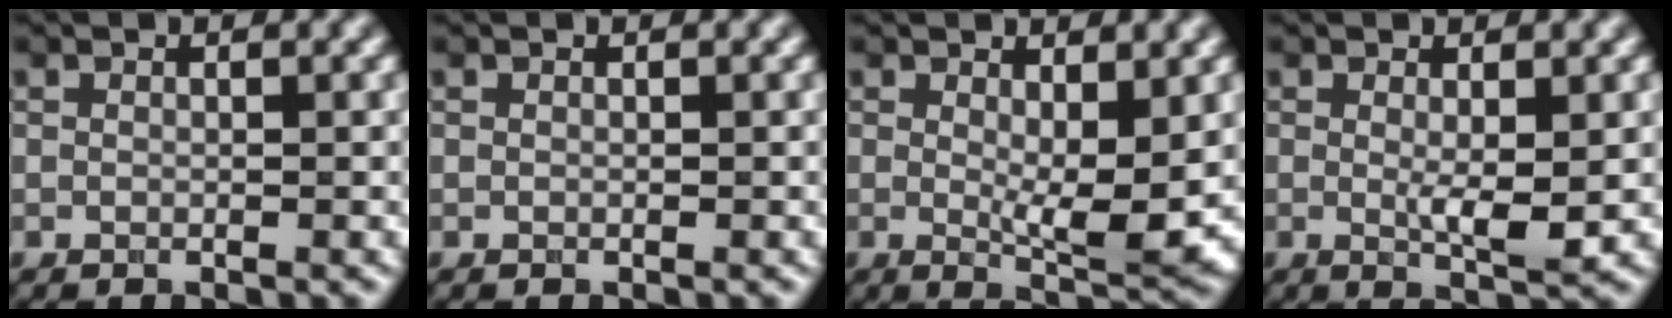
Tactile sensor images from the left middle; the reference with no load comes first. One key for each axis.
{"total": 0.0}
{"total": 4.7, "fx": 0.5, "fy": 1.3, "fz": 4.5, "tx": -0.071, "ty": -0.018, "tz": 0.012}
{"total": 2.6, "fx": 0.1, "fy": 0.5, "fz": 2.6, "tx": -0.043, "ty": -0.011, "tz": 0.005}